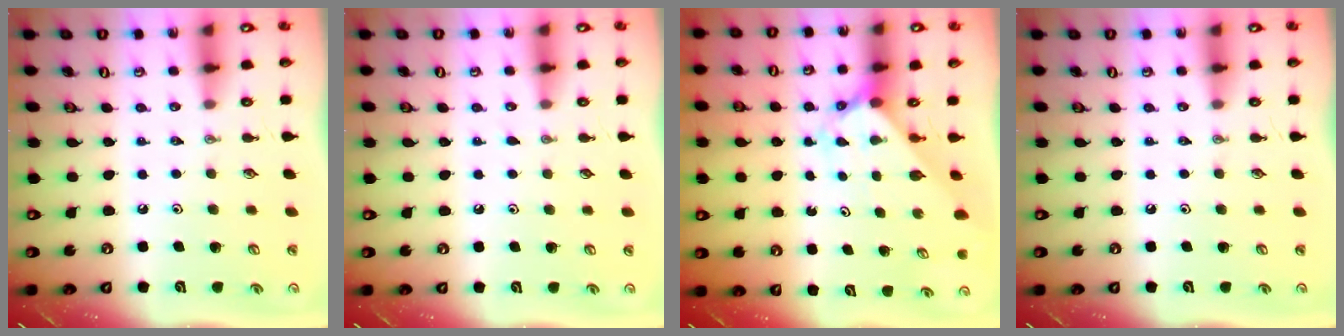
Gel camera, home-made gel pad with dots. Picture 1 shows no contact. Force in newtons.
{"total": 2.1, "press": 2.1, "slide": 0.3}
{"total": 2.2, "press": 2.2, "slide": 0.2}
{"total": 0.0}